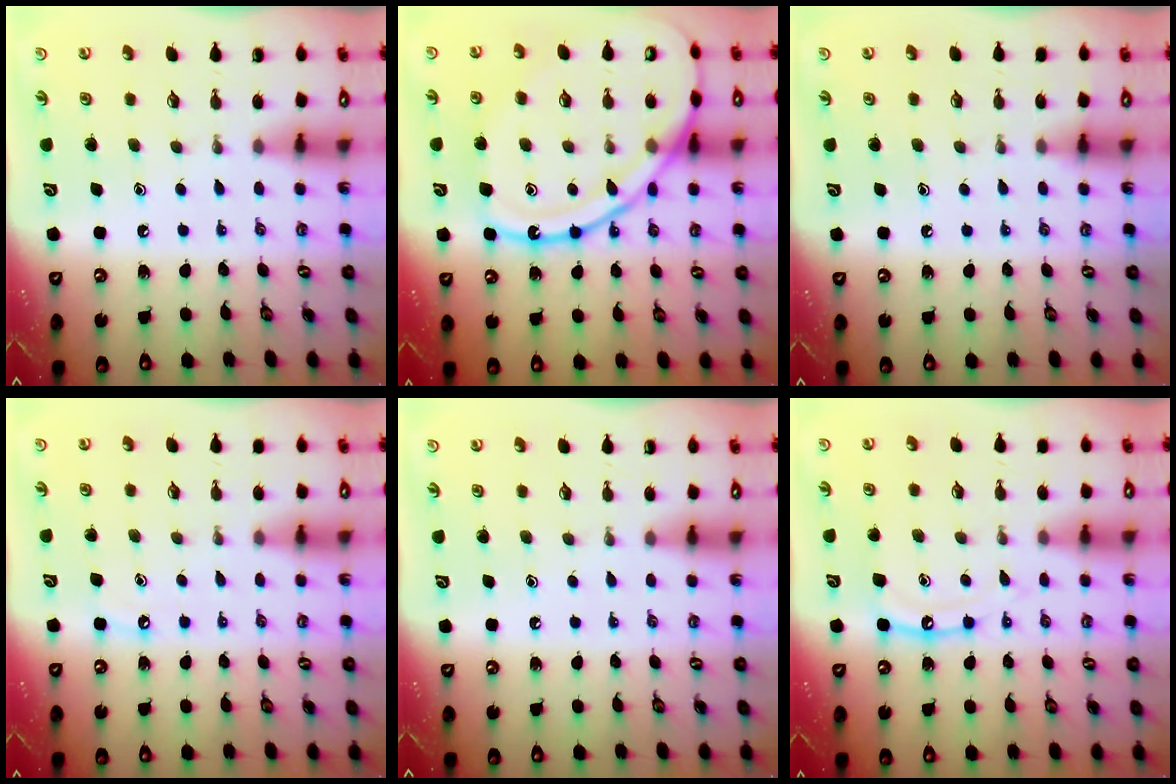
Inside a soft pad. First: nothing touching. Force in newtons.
{"total": 20.3, "press": 20.2, "slide": 1.9}
{"total": 3.0, "press": 2.9, "slide": 0.5}
{"total": 3.5, "press": 3.5, "slide": 0.5}
{"total": 0.0}
{"total": 9.6, "press": 9.6, "slide": 0.8}